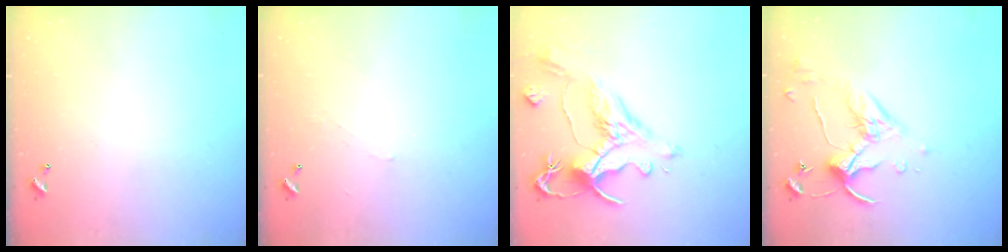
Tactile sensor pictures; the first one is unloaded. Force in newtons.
{"total": 2.1, "press": 2.1, "slide": 0.6}
{"total": 1.6, "press": 0.8, "slide": 1.4}
{"total": 4.8, "press": 4.7, "slide": 1.0}